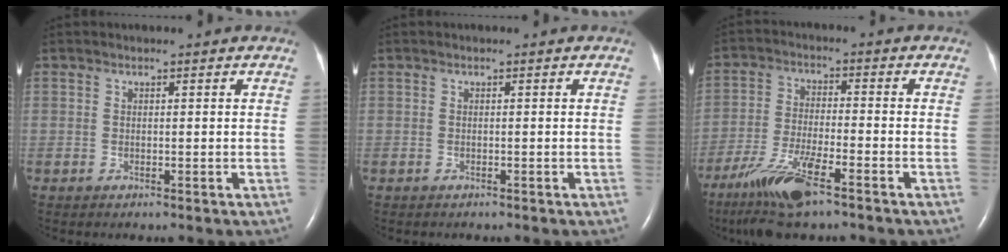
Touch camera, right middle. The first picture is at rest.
{"total": 0.0}
{"total": 10.6, "force": [-6.8, 1.5, 8.0], "torque": [-0.168, -0.025, -0.123]}